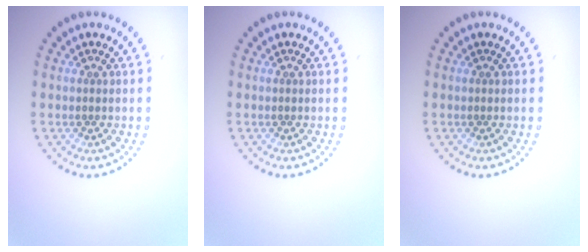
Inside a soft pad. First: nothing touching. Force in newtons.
{"total": 0.0}
{"total": 0.0}